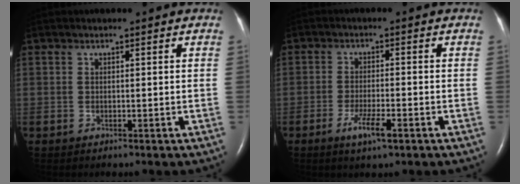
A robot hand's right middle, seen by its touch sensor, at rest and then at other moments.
{"total": 4.4, "force": [-2.4, 0.5, 3.6], "torque": [-0.070, -0.005, -0.044]}